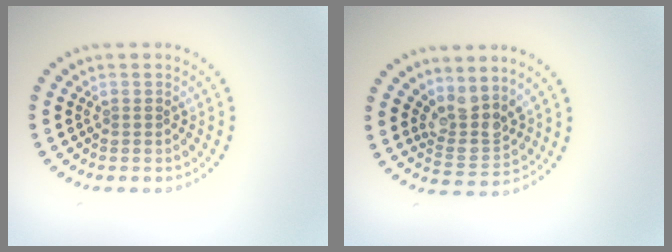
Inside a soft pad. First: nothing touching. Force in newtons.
{"total": 3.3, "press": 2.5, "slide": 2.1}